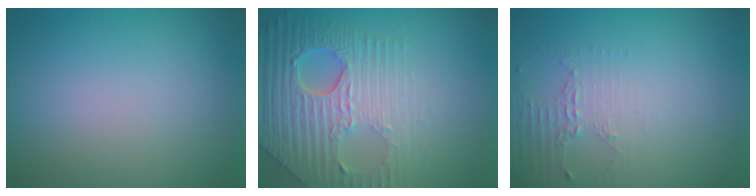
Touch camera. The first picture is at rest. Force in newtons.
{"total": 8.9, "press": 6.0, "slide": 6.5}
{"total": 2.1, "press": 1.5, "slide": 1.5}